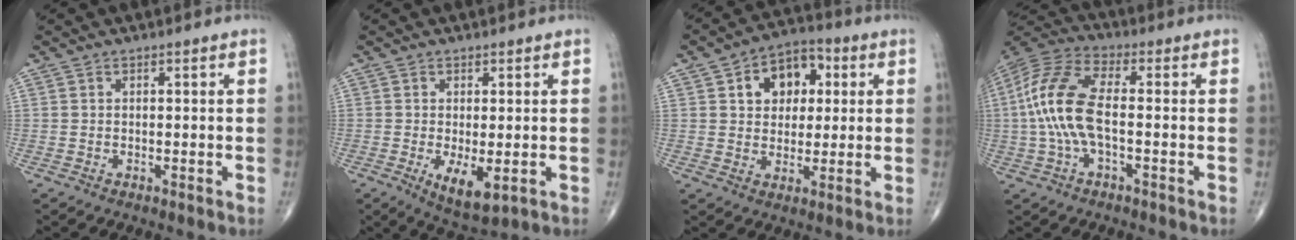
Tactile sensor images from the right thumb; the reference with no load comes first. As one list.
[{"total": 6.1, "force": [-1.4, 2.5, 5.5], "torque": [-0.092, -0.019, -0.013]}, {"total": 10.7, "force": [3.0, 7.7, 6.8], "torque": [-0.060, 0.008, 0.042]}, {"total": 13.2, "force": [-0.9, 5.4, 12.0], "torque": [-0.270, 0.035, -0.023]}]